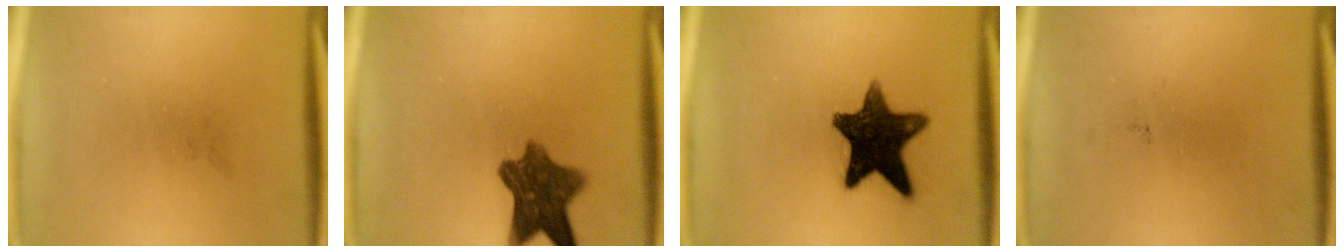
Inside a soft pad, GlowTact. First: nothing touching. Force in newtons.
{"total": 9.1}
{"total": 14.1}
{"total": 0.0}